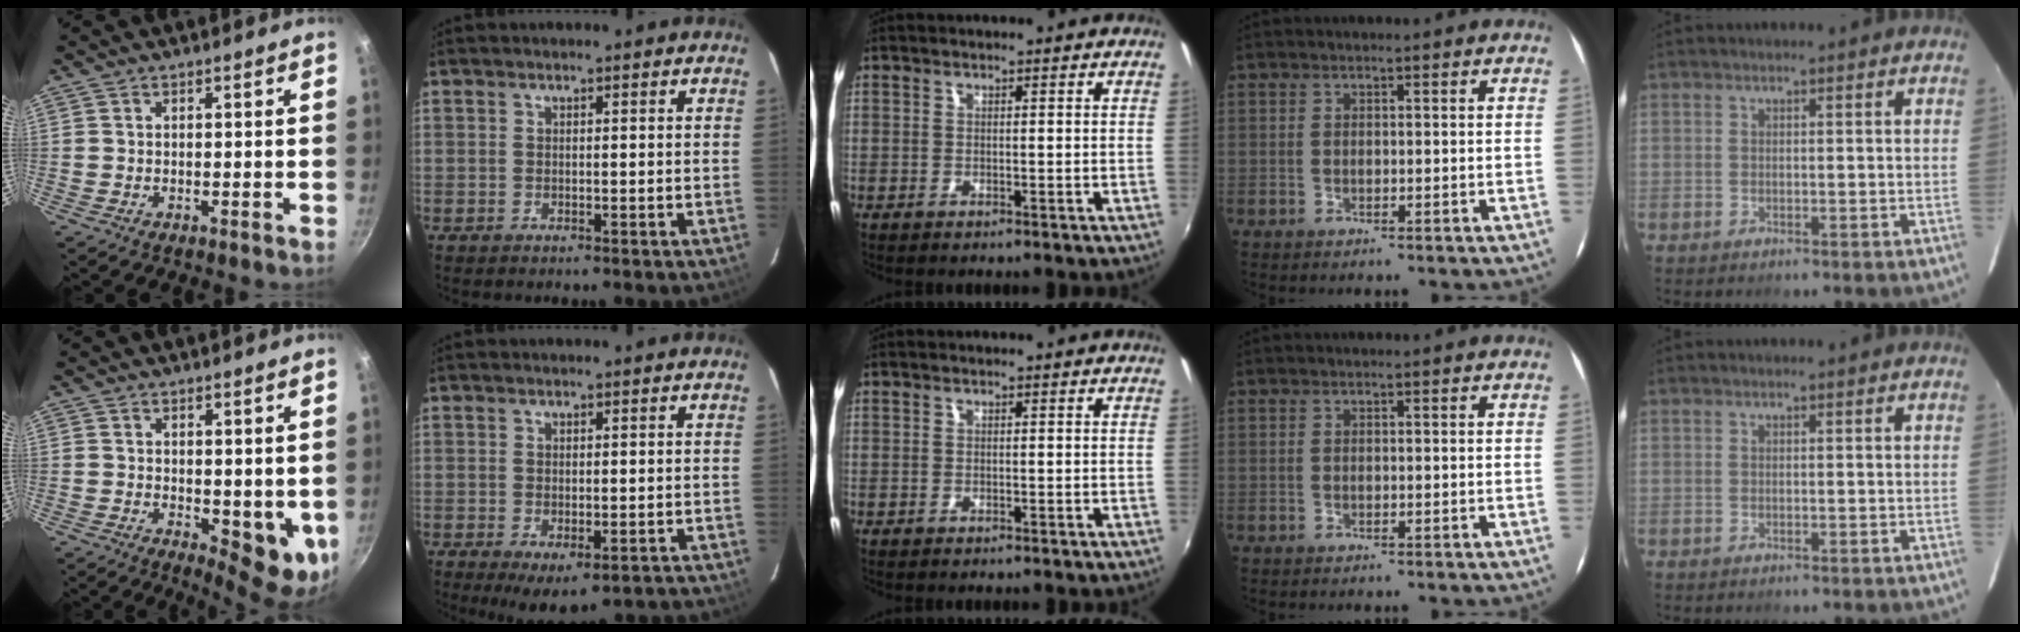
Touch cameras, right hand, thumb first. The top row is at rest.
{"thumb": {"total": 7.7, "force": [1.2, 3.7, 6.6], "torque": [-0.069, -0.017, 0.026]}, "index": {"total": 7.3, "force": [-4.1, 3.2, 5.1], "torque": [-0.086, -0.030, -0.050]}}